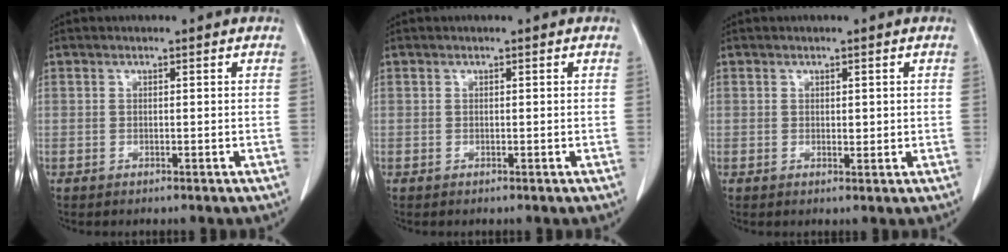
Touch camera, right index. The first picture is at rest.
{"total": 0.0}
{"total": 1.4, "force": [0.4, 0.9, 1.0], "torque": [-0.009, -0.005, 0.008]}